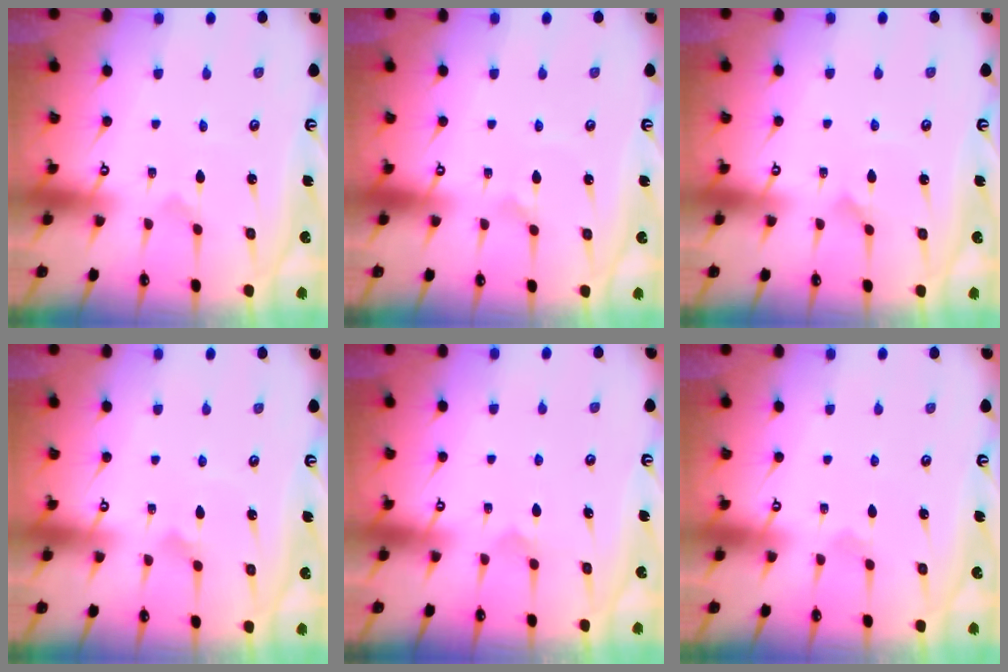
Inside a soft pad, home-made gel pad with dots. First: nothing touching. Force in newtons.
{"total": 2.2, "press": 2.2, "slide": 0.1}
{"total": 2.9, "press": 2.9, "slide": 0.2}
{"total": 3.4, "press": 3.4, "slide": 0.3}
{"total": 5.8, "press": 5.8, "slide": 0.2}
{"total": 2.8, "press": 2.8, "slide": 0.3}